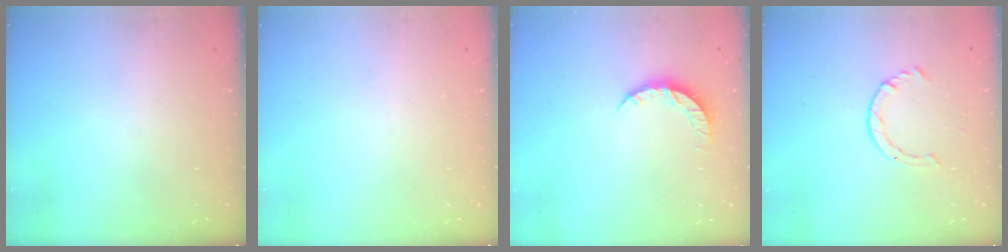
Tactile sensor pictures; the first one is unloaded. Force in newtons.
{"total": 0.0}
{"total": 5.2, "press": 5.1, "slide": 0.4}
{"total": 3.0, "press": 2.9, "slide": 0.3}